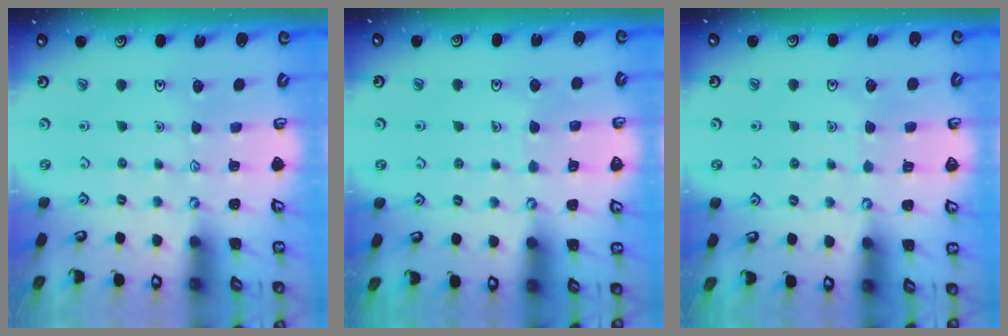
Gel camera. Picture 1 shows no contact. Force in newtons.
{"total": 5.4, "press": 5.4, "slide": 0.4}
{"total": 3.3, "press": 3.3, "slide": 0.3}